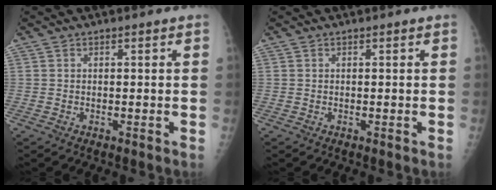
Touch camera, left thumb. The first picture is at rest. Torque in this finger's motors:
{"motor_torque": [0.00, 0.00, -0.01, -0.01, 0.00]}